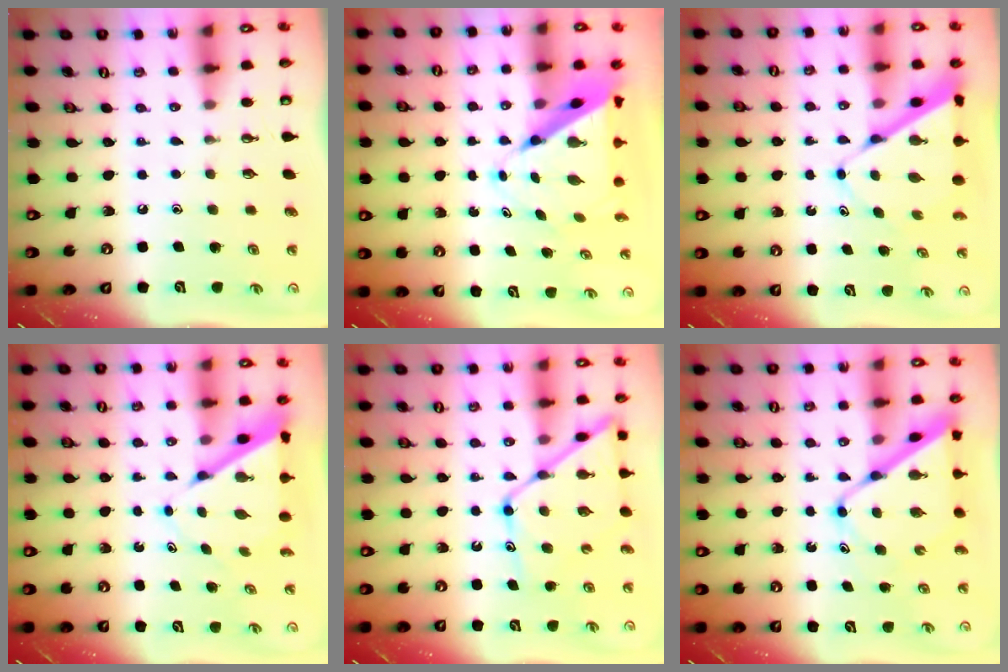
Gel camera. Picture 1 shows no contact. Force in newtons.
{"total": 9.9, "press": 9.9, "slide": 0.7}
{"total": 8.5, "press": 8.5, "slide": 0.6}
{"total": 7.2, "press": 7.2, "slide": 0.7}
{"total": 12.8, "press": 12.7, "slide": 1.1}
{"total": 11.7, "press": 11.6, "slide": 1.2}